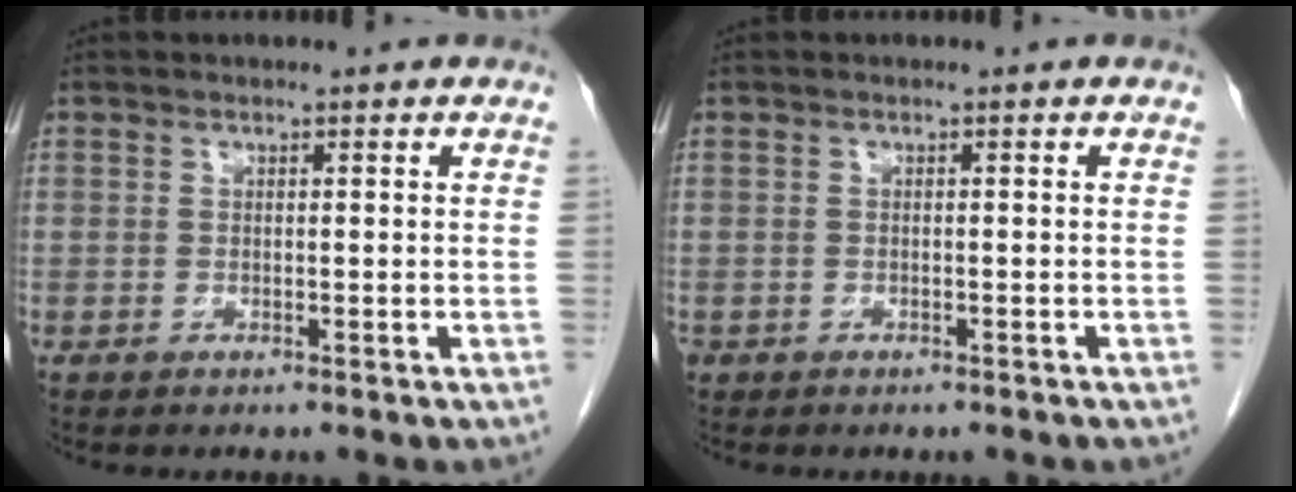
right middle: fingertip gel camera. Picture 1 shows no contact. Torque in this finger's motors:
{"motor_torque": [0.10, -0.06, 0.00, 0.00]}